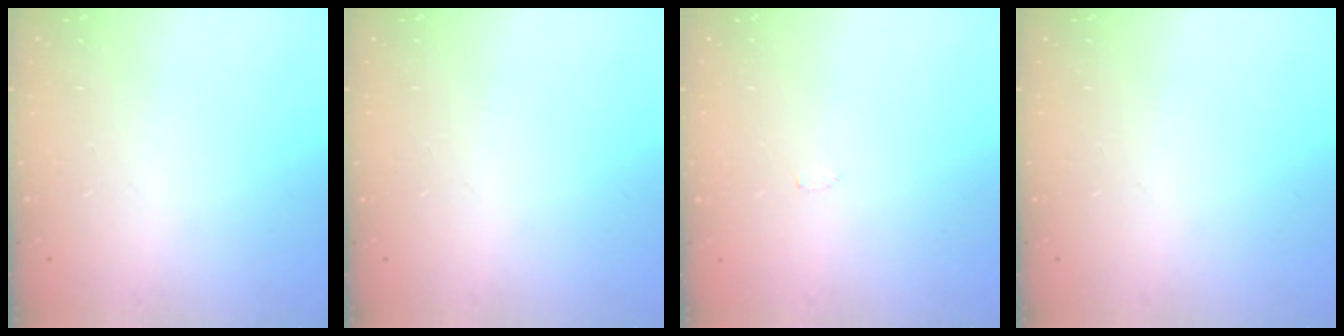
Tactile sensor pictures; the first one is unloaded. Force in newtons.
{"total": 0.0}
{"total": 2.3, "press": 2.3, "slide": 0.2}
{"total": 0.0}